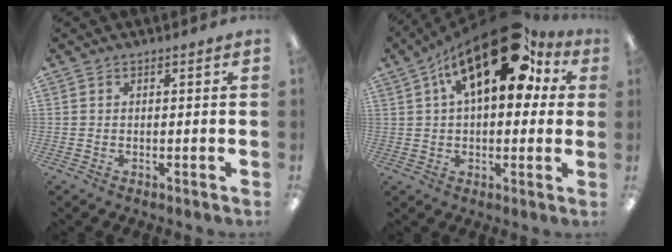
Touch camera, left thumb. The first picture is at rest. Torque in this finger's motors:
{"motor_torque": [0.33, 2.50, 1.42, -1.35, 0.23]}